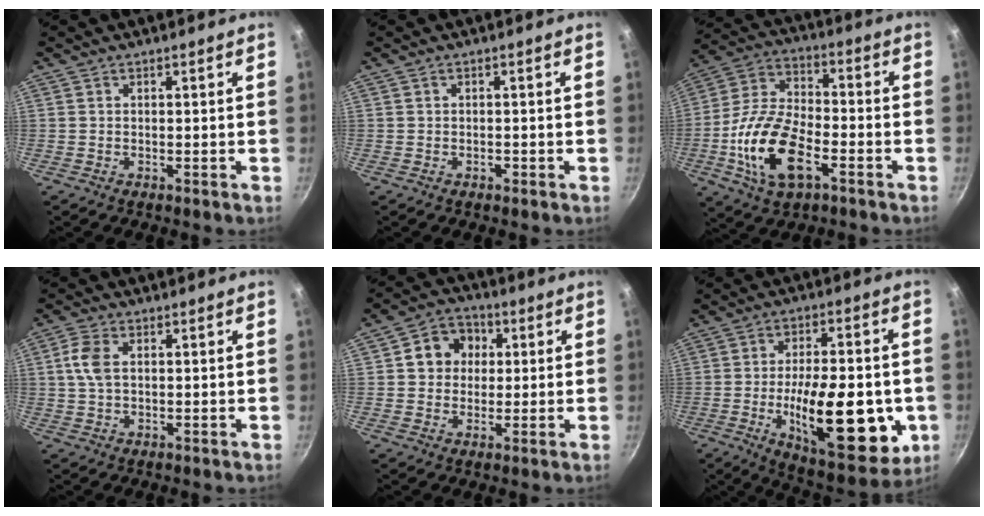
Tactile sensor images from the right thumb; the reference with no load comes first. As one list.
[{"total": 0.8, "force": [-0.4, 0.5, 0.4], "torque": [-0.004, 0.003, -0.006]}, {"total": 17.4, "force": [-5.8, 9.0, 13.7], "torque": [-0.260, 0.030, -0.119]}, {"total": 5.0, "force": [1.0, 3.0, 4.0], "torque": [-0.084, 0.008, 0.016]}, {"total": 8.4, "force": [1.8, 7.4, 3.6], "torque": [-0.019, 0.011, 0.016]}, {"total": 24.1, "force": [-4.8, 10.1, 21.3], "torque": [-0.291, -0.001, -0.063]}]